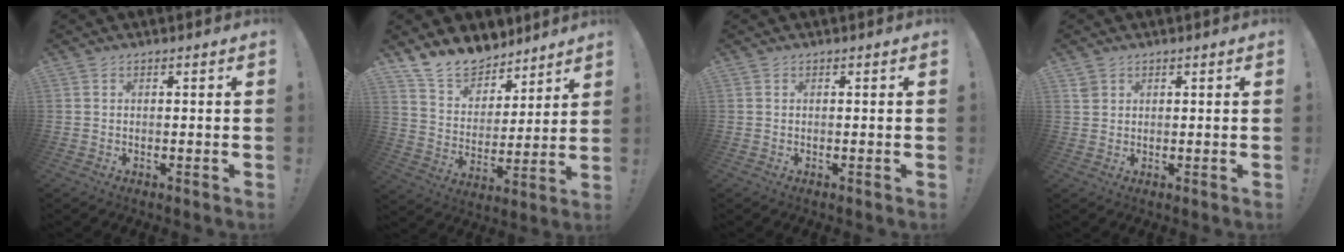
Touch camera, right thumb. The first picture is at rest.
{"total": 13.9, "force": [11.7, 6.9, 3.0], "torque": [-0.059, -0.094, 0.220]}
{"total": 0.0}
{"total": 2.0, "force": [1.4, 1.4, 0.5], "torque": [-0.008, -0.003, 0.027]}